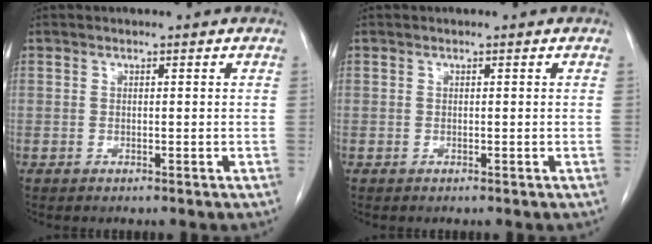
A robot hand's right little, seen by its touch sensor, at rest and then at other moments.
{"total": 0.0}